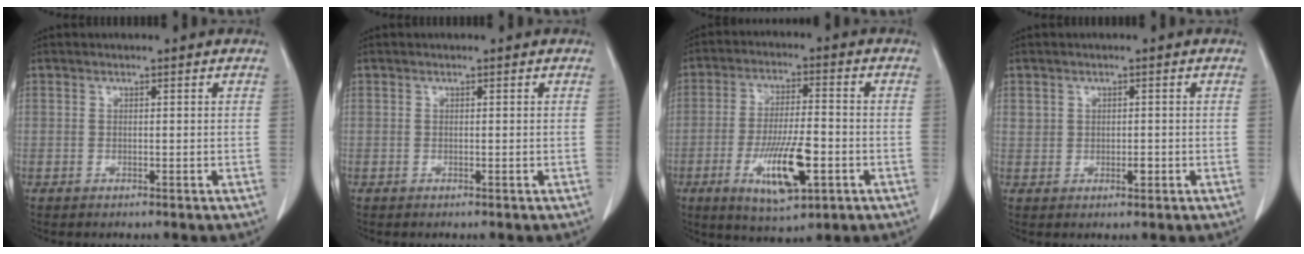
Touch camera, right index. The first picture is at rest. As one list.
[{"total": 0.0}, {"total": 11.6, "force": [-4.1, 2.8, 10.4], "torque": [-0.194, -0.011, -0.062]}, {"total": 1.8, "force": [0.1, 1.4, 1.1], "torque": [-0.019, 0.003, 0.005]}]